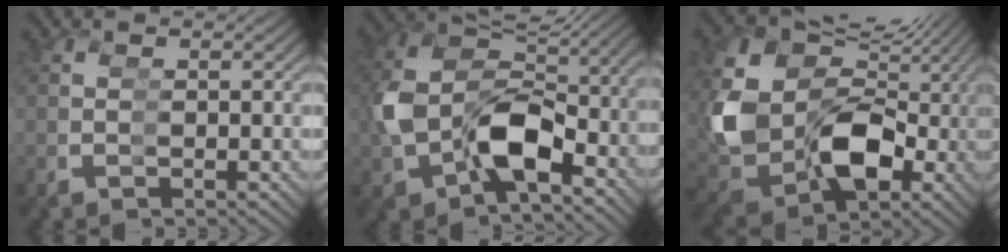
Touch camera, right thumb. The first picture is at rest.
{"total": 13.4, "force": [-2.4, 9.6, 9.0], "torque": [-0.242, -0.034, -0.013]}
{"total": 16.7, "force": [1.5, 11.7, 11.8], "torque": [-0.250, -0.022, 0.041]}